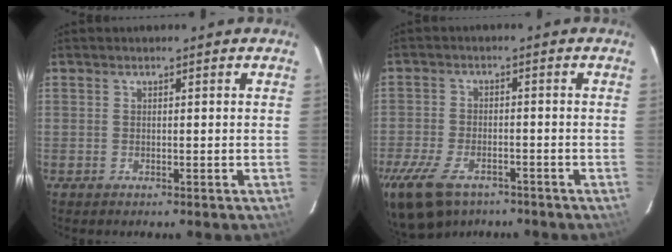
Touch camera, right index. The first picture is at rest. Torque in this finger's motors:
{"motor_torque": [1.57, -0.57, 0.53, 0.11]}